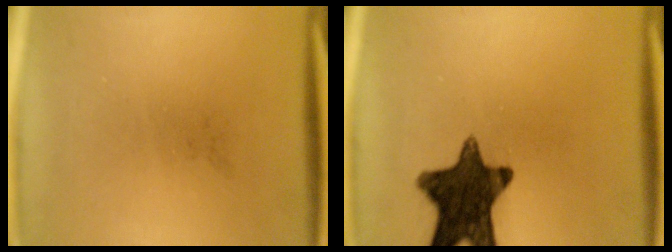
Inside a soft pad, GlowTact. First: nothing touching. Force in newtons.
{"total": 14.0}